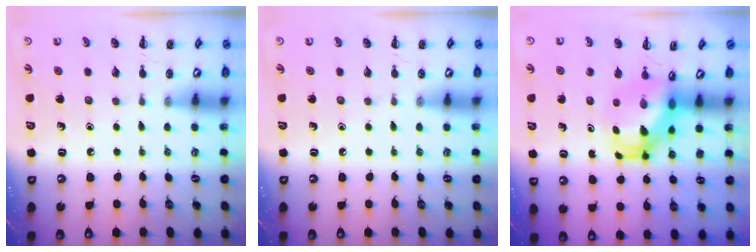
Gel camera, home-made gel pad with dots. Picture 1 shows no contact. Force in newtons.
{"total": 0.0}
{"total": 5.6, "press": 5.4, "slide": 1.4}